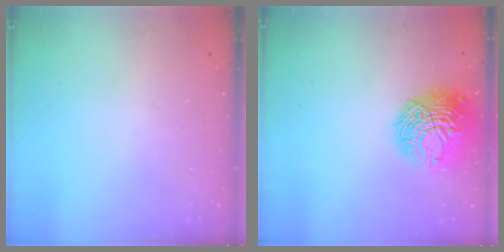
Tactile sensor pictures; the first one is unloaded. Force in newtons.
{"total": 13.8, "press": 13.7, "slide": 1.8}